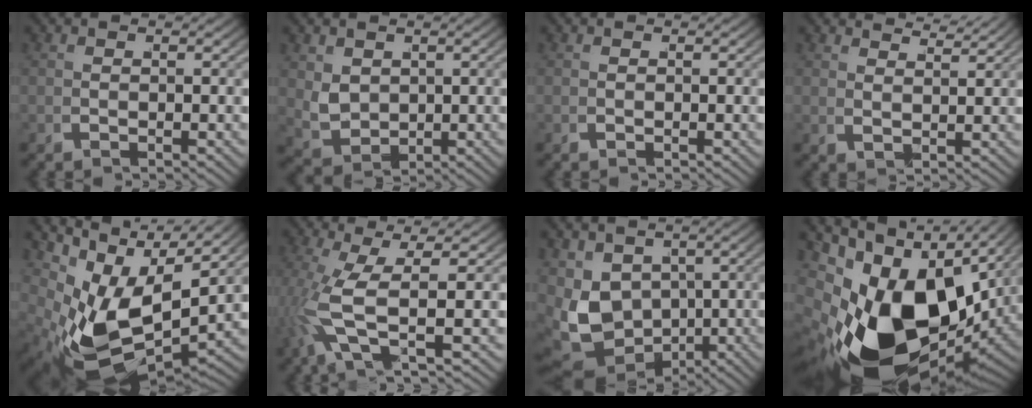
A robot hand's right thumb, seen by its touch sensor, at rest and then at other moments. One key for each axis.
{"total": 3.9, "fx": 0.4, "fy": 3.0, "fz": 2.5, "tx": -0.068, "ty": -0.028, "tz": 0.027}
{"total": 0.0}
{"total": 3.1, "fx": 3.1, "fy": -0.3, "fz": 0.4, "tx": 0.004, "ty": 0.012, "tz": 0.052}
{"total": 12.2, "fx": -0.2, "fy": 6.5, "fz": 10.3, "tx": -0.218, "ty": -0.048, "tz": 0.024}
{"total": 6.1, "fx": 1.1, "fy": 0.6, "fz": 6.0, "tx": -0.137, "ty": 0.000, "tz": 0.019}
{"total": 9.8, "fx": -1.5, "fy": 7.6, "fz": 6.1, "tx": -0.166, "ty": -0.065, "tz": 0.005}
{"total": 20.2, "fx": -2.0, "fy": 11.4, "fz": 16.5, "tx": -0.319, "ty": -0.058, "tz": 0.003}